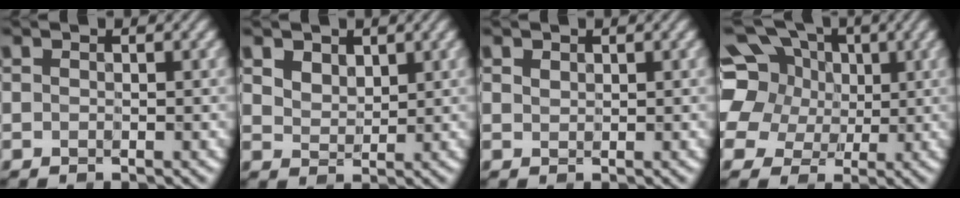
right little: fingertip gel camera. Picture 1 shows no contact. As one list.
[{"total": 2.6, "force": [1.4, 1.8, 1.3], "torque": [-0.037, -0.004, 0.030]}, {"total": 0.8, "force": [0.5, 0.5, 0.3], "torque": [-0.008, 0.000, 0.012]}, {"total": 13.3, "force": [3.9, 10.8, 6.7], "torque": [-0.153, 0.039, 0.059]}]